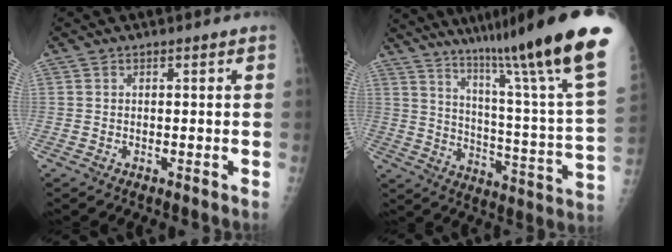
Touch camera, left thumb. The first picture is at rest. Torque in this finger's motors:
{"motor_torque": [2.05, -0.53, 2.14, -0.63, 0.19]}